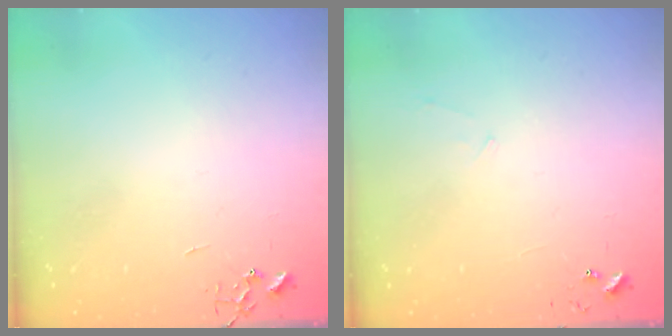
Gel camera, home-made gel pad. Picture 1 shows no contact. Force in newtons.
{"total": 5.4, "press": 5.4, "slide": 0.4}